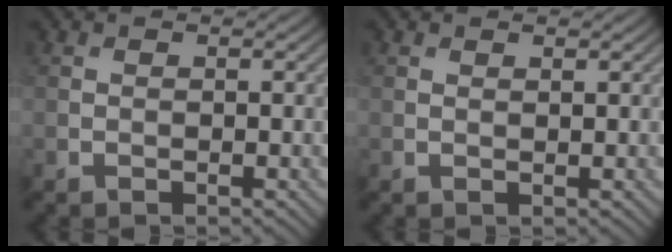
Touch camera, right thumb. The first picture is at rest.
{"total": 0.6, "force": [0.5, 0.1, 0.3], "torque": [-0.004, 0.000, 0.010]}